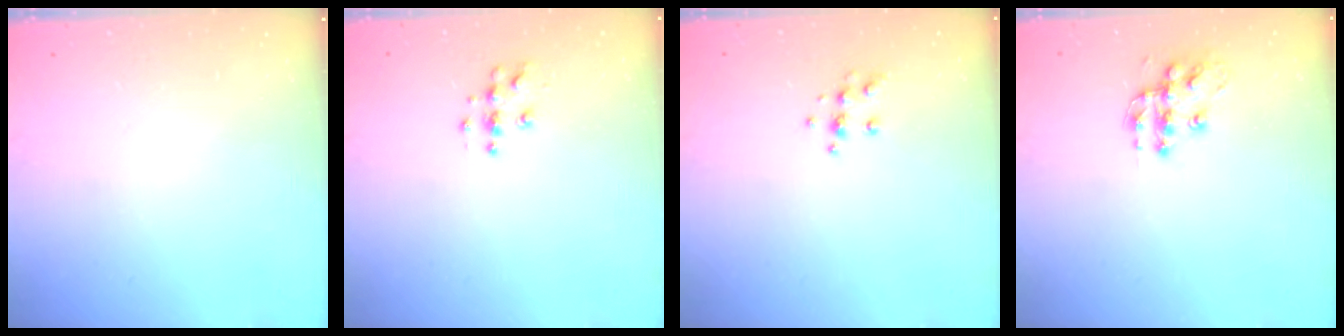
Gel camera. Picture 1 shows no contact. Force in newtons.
{"total": 4.3, "press": 4.3, "slide": 0.4}
{"total": 5.7, "press": 5.6, "slide": 1.1}
{"total": 11.8, "press": 11.8, "slide": 0.6}